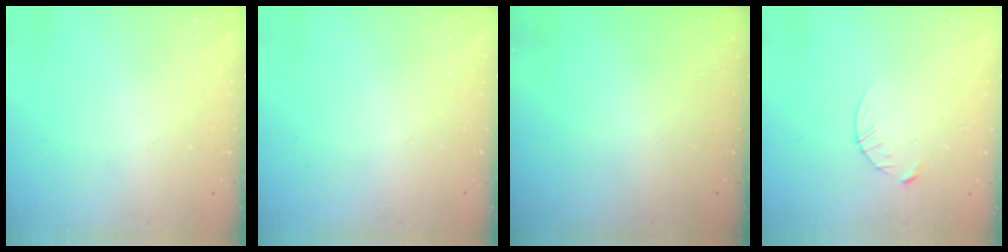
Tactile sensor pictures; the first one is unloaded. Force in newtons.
{"total": 0.0}
{"total": 0.0}
{"total": 3.6, "press": 3.6, "slide": 0.5}